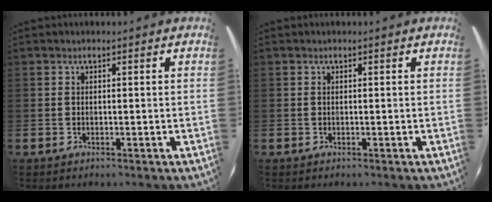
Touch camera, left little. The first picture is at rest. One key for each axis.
{"total": 0.0}